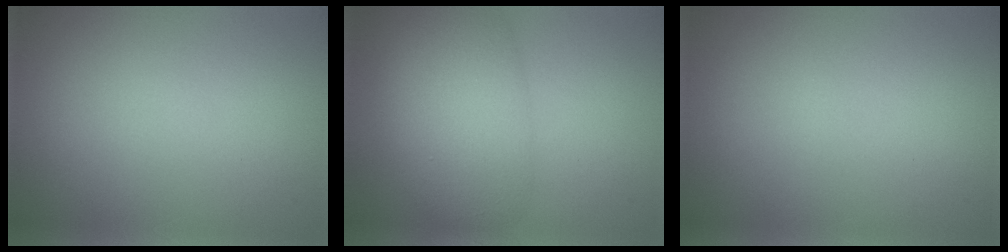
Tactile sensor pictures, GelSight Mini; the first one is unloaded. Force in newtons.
{"total": 6.5, "press": 6.5, "slide": 0.2}
{"total": 0.0}